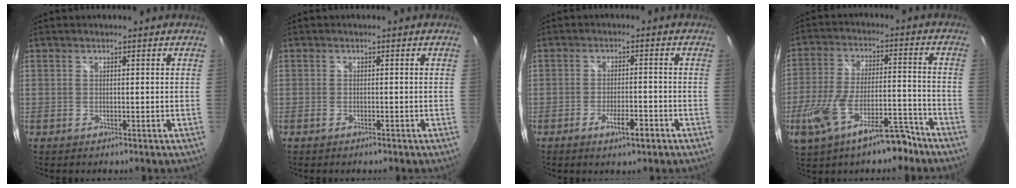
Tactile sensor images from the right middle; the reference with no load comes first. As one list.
[{"total": 1.1, "force": [-0.9, 0.2, 0.5], "torque": [-0.014, -0.001, -0.018]}, {"total": 4.7, "force": [-2.8, 1.0, 3.6], "torque": [-0.072, -0.008, -0.046]}, {"total": 16.2, "force": [-10.5, 5.5, 11.1], "torque": [-0.223, -0.023, -0.169]}]